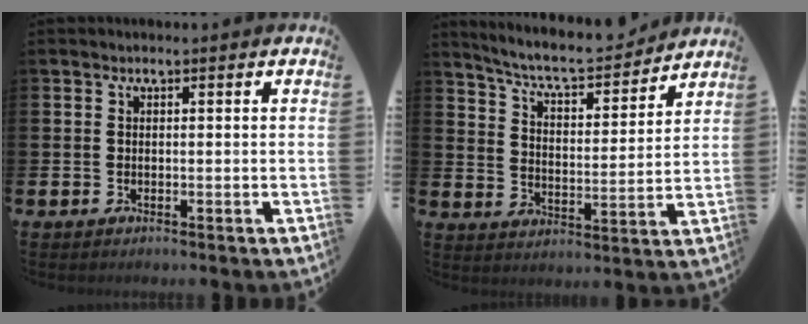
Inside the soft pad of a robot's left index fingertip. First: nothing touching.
{"total": 7.6, "force": [7.1, 1.2, 2.3], "torque": [-0.071, -0.053, 0.119]}